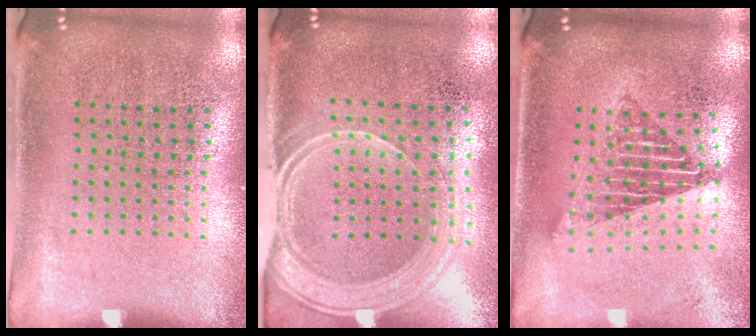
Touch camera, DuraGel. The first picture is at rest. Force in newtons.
{"total": 1.9, "press": 1.6, "slide": 1.1}
{"total": 1.6, "press": 1.4, "slide": 0.9}